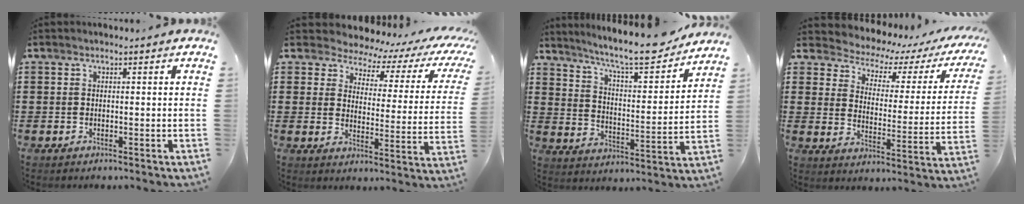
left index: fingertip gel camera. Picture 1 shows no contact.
{"total": 4.0, "force": [3.4, 1.7, 1.1], "torque": [-0.040, -0.026, 0.050]}
{"total": 9.9, "force": [8.8, 0.7, 4.4], "torque": [-0.094, -0.060, 0.144]}
{"total": 3.1, "force": [2.5, 1.6, 0.9], "torque": [-0.040, -0.025, 0.032]}